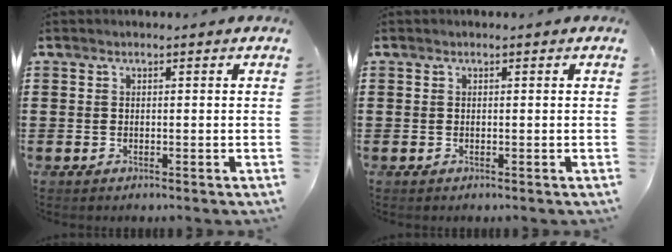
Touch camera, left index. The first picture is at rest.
{"total": 0.0}